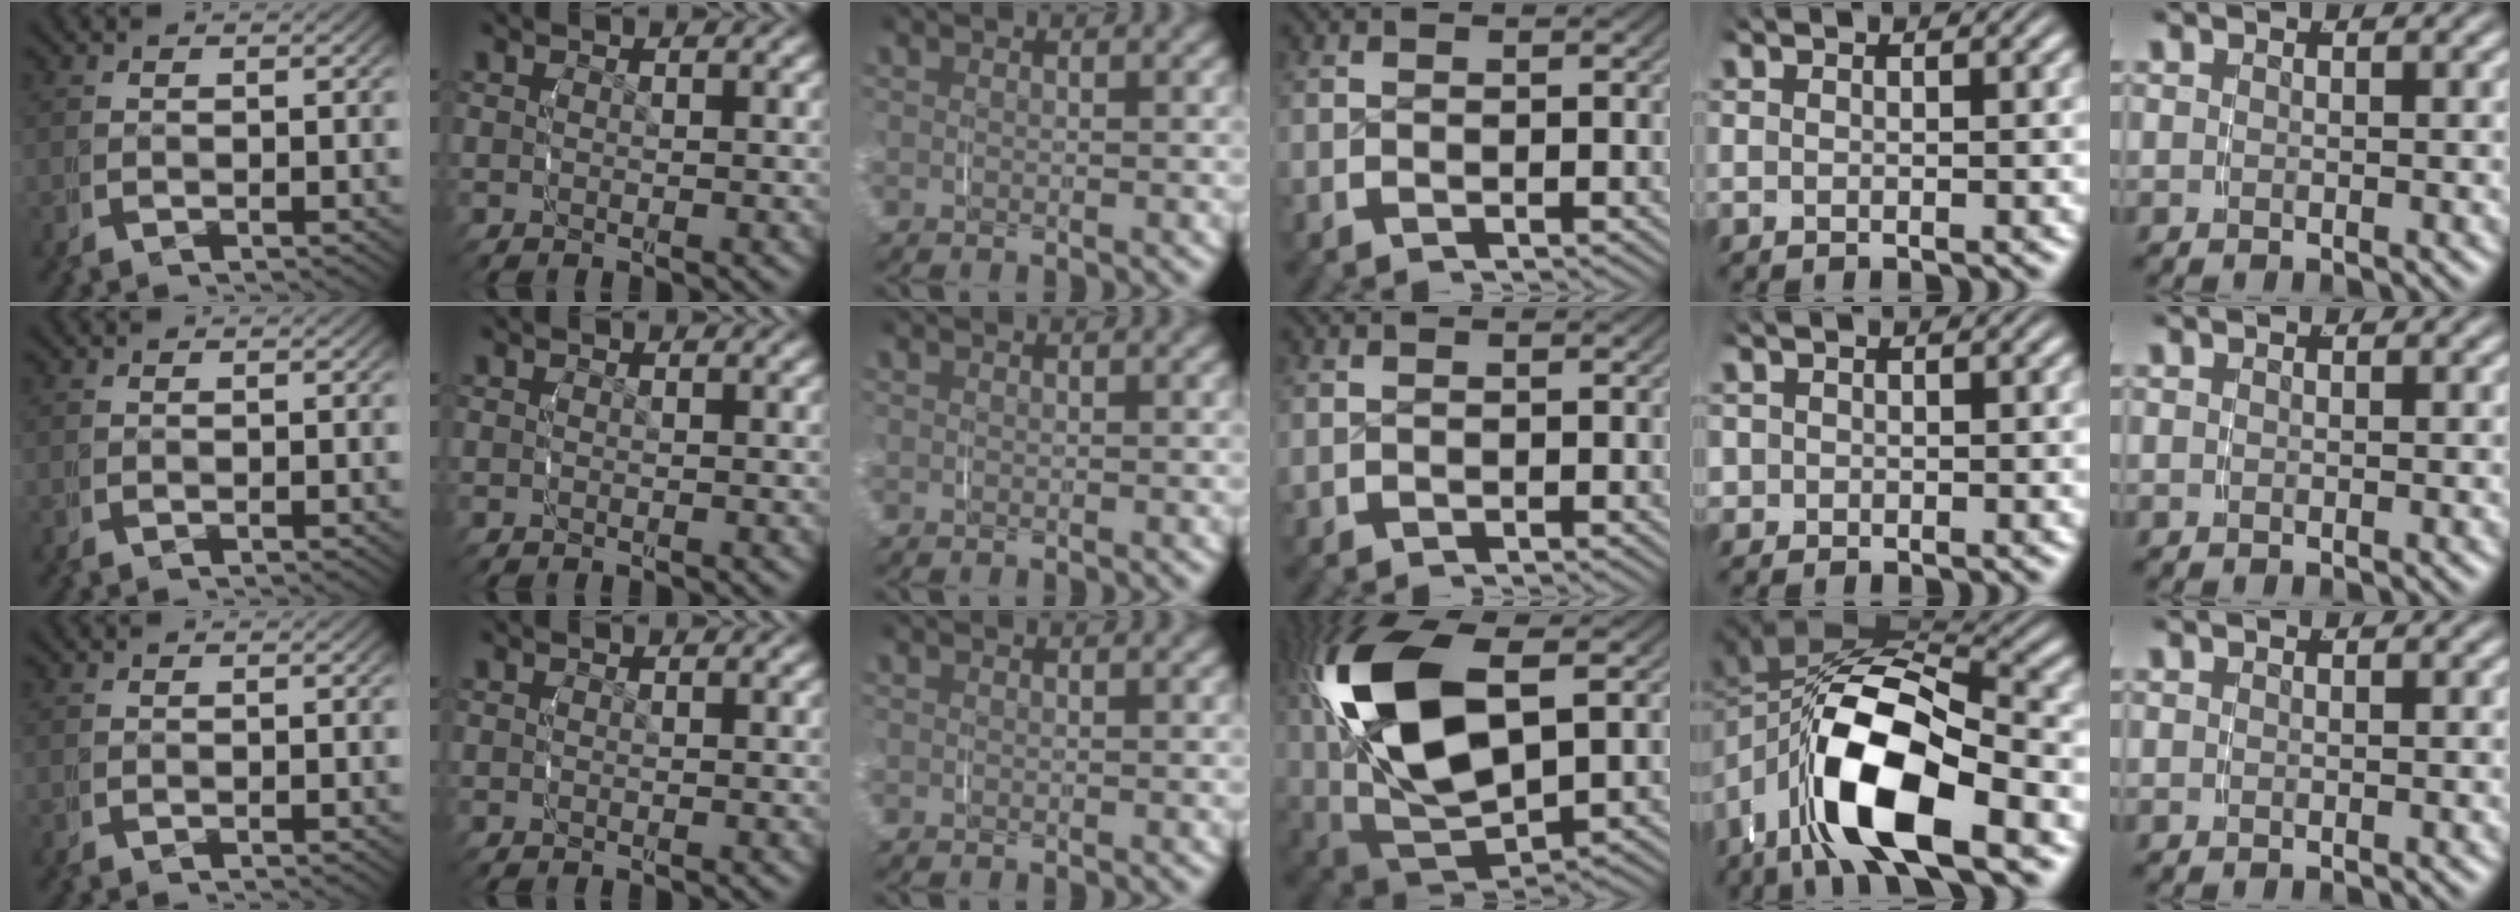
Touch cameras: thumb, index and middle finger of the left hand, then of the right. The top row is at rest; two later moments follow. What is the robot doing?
{"motion": "grasp_and_lifting", "object": "fork"}